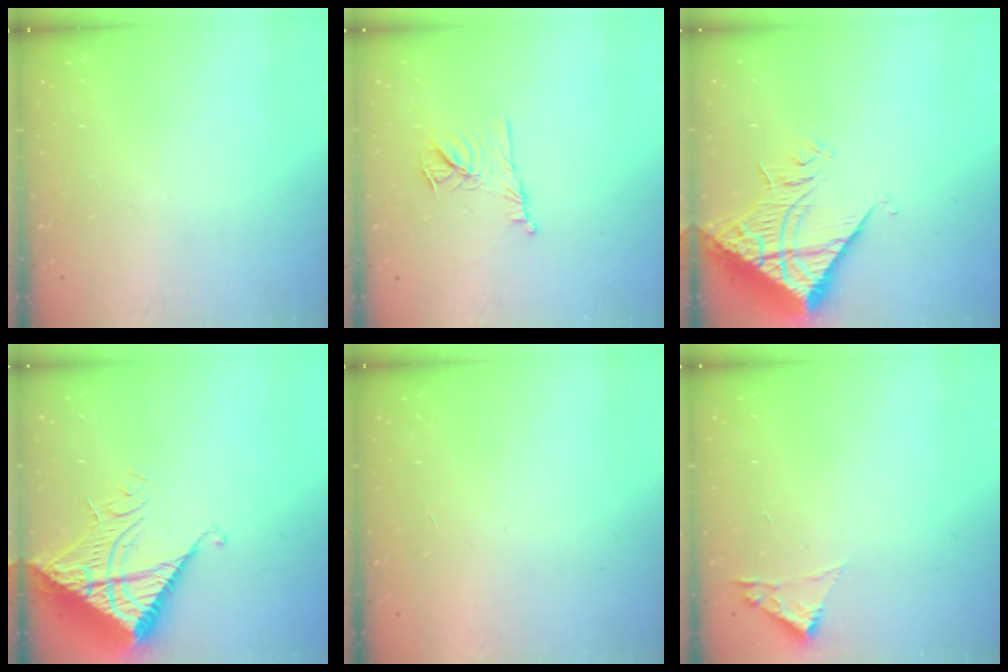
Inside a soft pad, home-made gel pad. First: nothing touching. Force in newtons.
{"total": 9.6, "press": 9.6, "slide": 0.9}
{"total": 15.4, "press": 15.2, "slide": 1.8}
{"total": 11.5, "press": 11.5, "slide": 1.2}
{"total": 1.7, "press": 1.7, "slide": 0.1}
{"total": 1.8, "press": 1.8, "slide": 0.2}